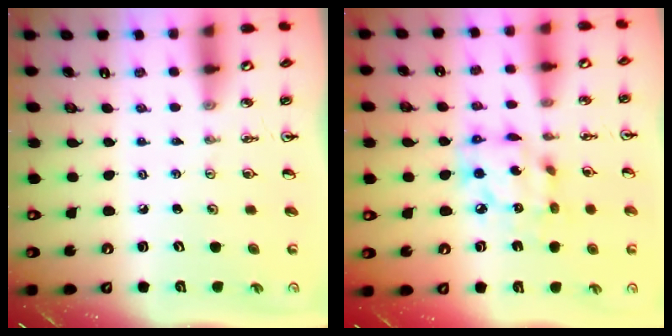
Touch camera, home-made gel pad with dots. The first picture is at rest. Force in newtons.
{"total": 12.8, "press": 12.8, "slide": 0.9}